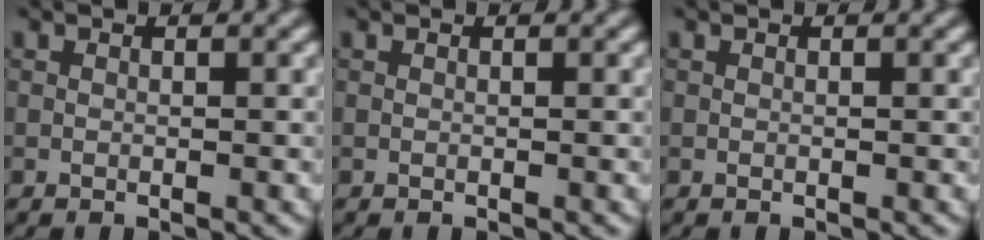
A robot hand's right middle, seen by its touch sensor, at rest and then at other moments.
{"total": 0.0}
{"total": 0.0}